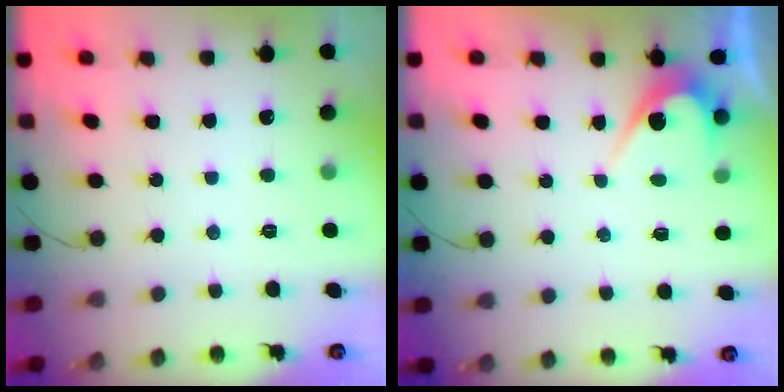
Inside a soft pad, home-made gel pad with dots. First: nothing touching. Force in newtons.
{"total": 4.6, "press": 4.6, "slide": 0.3}